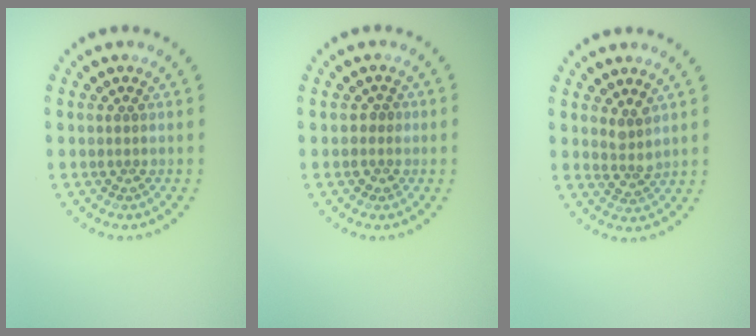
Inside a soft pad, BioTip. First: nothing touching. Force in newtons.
{"total": 1.1, "press": 1.0, "slide": 0.4}
{"total": 1.7, "press": 1.3, "slide": 1.2}